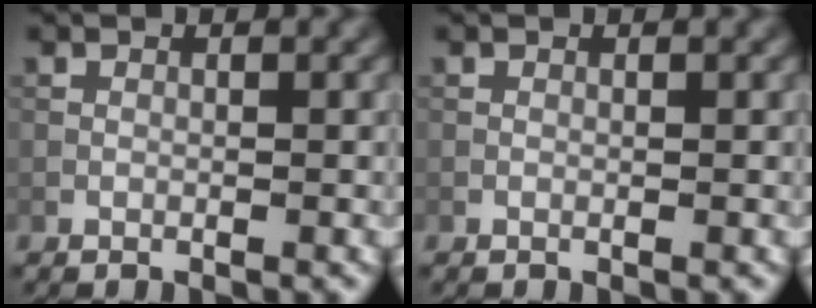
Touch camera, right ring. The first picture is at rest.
{"total": 0.0}